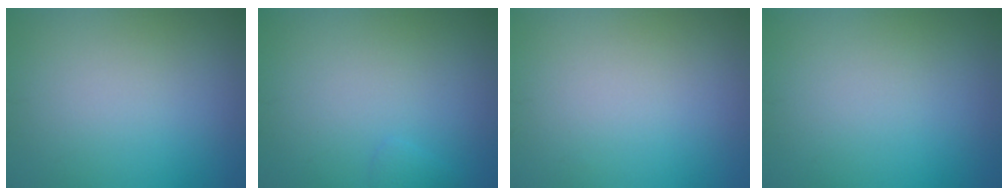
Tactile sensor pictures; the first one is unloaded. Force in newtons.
{"total": 0.6, "press": 0.6, "slide": 0.0}
{"total": 0.0}
{"total": 0.0}